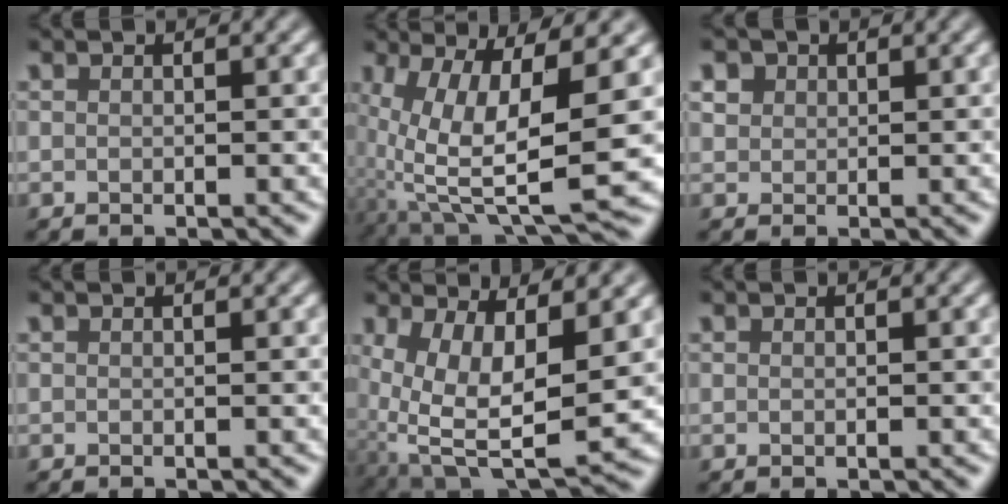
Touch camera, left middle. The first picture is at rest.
{"total": 10.9, "force": [-1.3, 3.3, 10.3], "torque": [-0.209, -0.025, -0.010]}
{"total": 1.6, "force": [0.8, 1.3, 0.4], "torque": [-0.006, -0.003, 0.017]}
{"total": 0.0}
{"total": 11.7, "force": [0.0, 5.5, 10.3], "torque": [-0.199, -0.026, 0.018]}
{"total": 0.0}